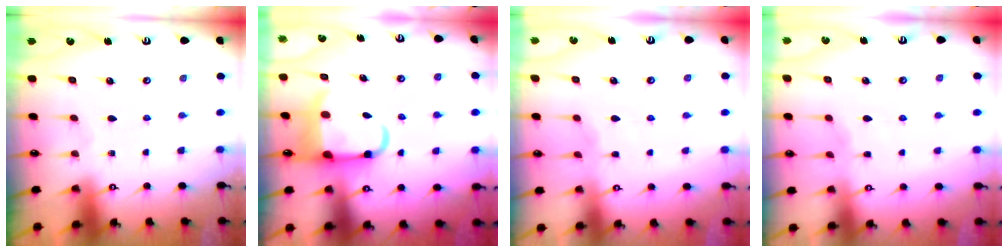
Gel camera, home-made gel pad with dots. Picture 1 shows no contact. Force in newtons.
{"total": 8.5, "press": 8.2, "slide": 2.0}
{"total": 1.5, "press": 1.5, "slide": 0.4}
{"total": 1.5, "press": 1.5, "slide": 0.4}